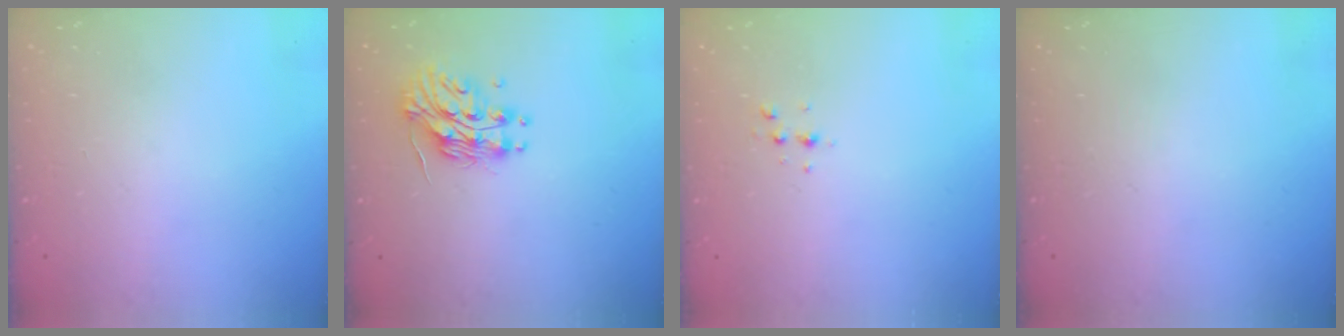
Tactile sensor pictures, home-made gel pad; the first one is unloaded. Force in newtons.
{"total": 13.2, "press": 13.2, "slide": 0.8}
{"total": 3.6, "press": 3.1, "slide": 1.7}
{"total": 0.0}